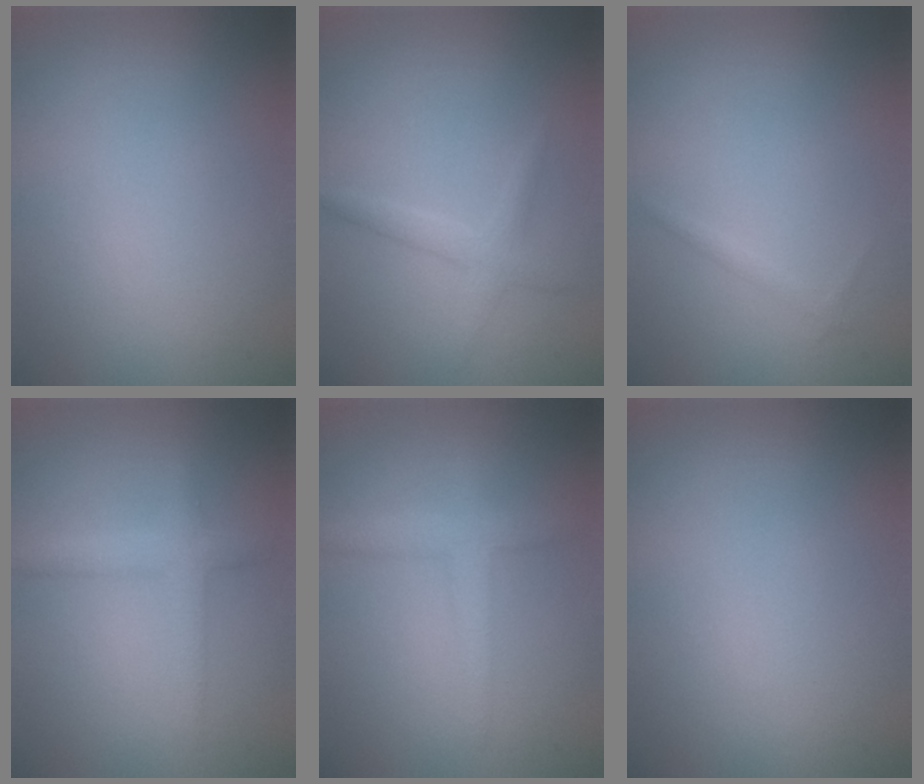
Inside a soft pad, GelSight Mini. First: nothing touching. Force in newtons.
{"total": 1.7, "press": 1.7, "slide": 0.1}
{"total": 0.5, "press": 0.5, "slide": 0.0}
{"total": 2.2, "press": 2.2, "slide": 0.0}
{"total": 2.7, "press": 2.7, "slide": 0.2}
{"total": 0.0}